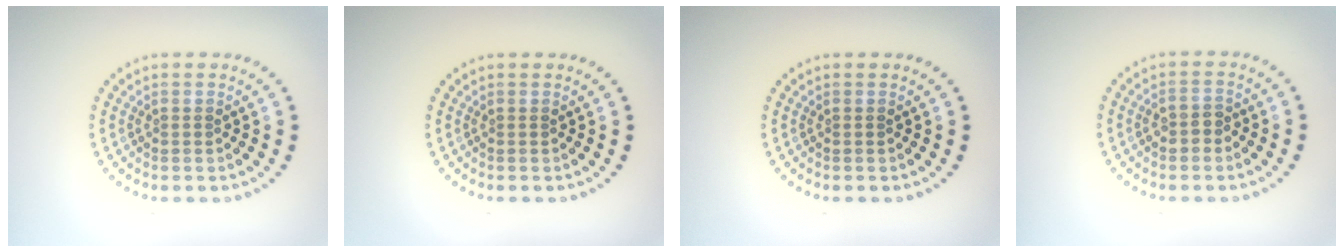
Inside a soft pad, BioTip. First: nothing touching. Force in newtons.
{"total": 0.0}
{"total": 0.0}
{"total": 1.7, "press": 1.6, "slide": 0.3}